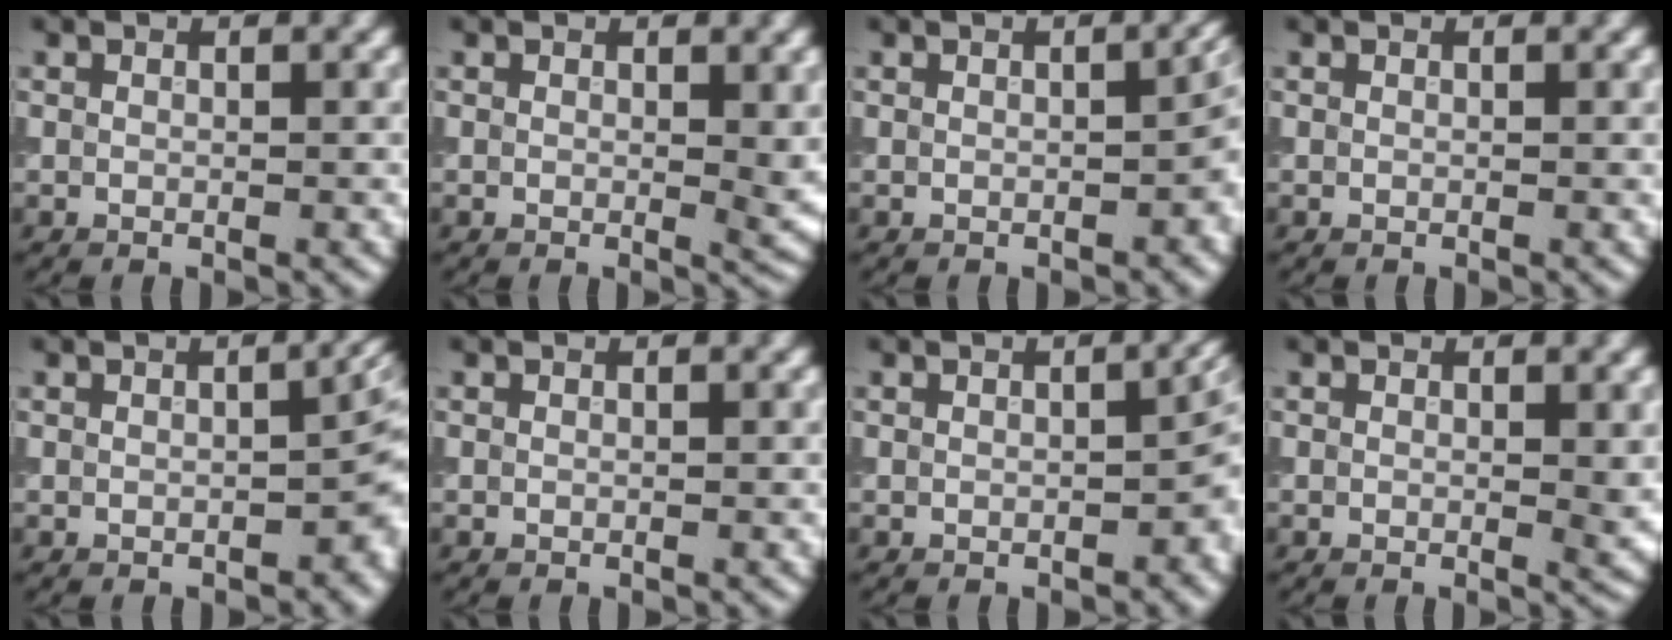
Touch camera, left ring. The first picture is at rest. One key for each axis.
{"total": 1.8, "fx": 0.3, "fy": 0.6, "fz": 1.7, "tx": -0.015, "ty": -0.006, "tz": 0.004}
{"total": 2.7, "fx": -0.3, "fy": 1.2, "fz": 2.4, "tx": -0.024, "ty": 0.002, "tz": -0.002}
{"total": 0.0}
{"total": 4.4, "fx": -0.6, "fy": 2.1, "fz": 3.8, "tx": -0.036, "ty": -0.003, "tz": -0.003}
{"total": 0.0}
{"total": 3.4, "fx": -0.4, "fy": 1.8, "fz": 2.9, "tx": -0.027, "ty": 0.000, "tz": -0.004}
{"total": 1.4, "fx": 0.2, "fy": 0.4, "fz": 1.3, "tx": -0.012, "ty": -0.005, "tz": 0.002}